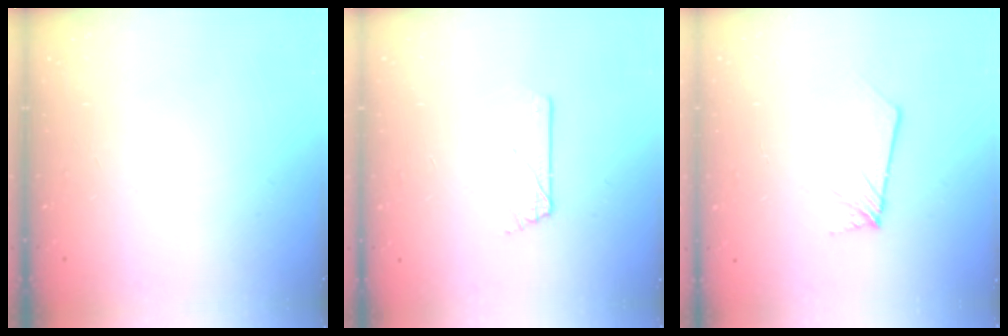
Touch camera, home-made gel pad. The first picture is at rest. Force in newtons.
{"total": 0.9, "press": 0.9, "slide": 0.0}
{"total": 2.6, "press": 2.6, "slide": 0.2}